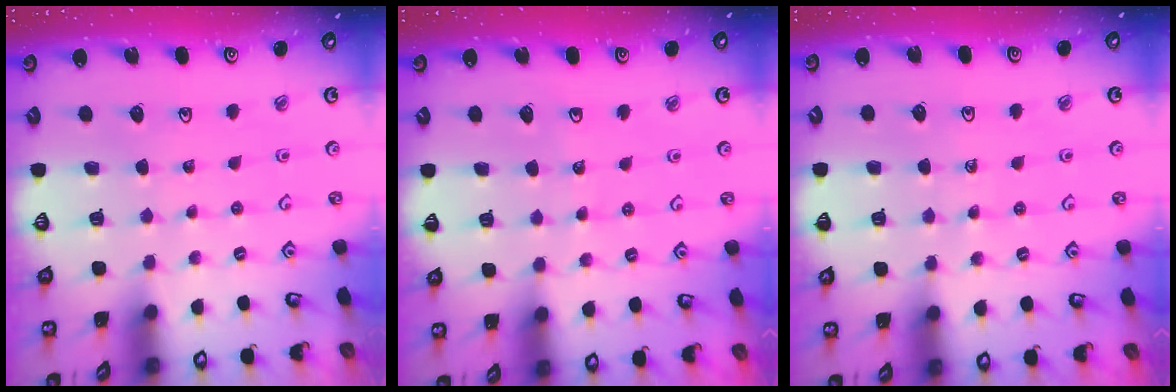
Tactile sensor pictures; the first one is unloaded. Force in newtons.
{"total": 2.8, "press": 2.8, "slide": 0.3}
{"total": 4.0, "press": 4.0, "slide": 0.6}